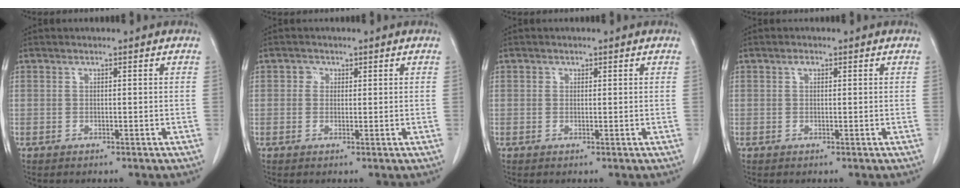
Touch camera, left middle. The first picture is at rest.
{"total": 1.3, "force": [0.5, 1.2, 0.3], "torque": [-0.001, 0.000, 0.004]}
{"total": 0.6, "force": [0.3, 0.6, 0.2], "torque": [0.001, 0.000, 0.004]}
{"total": 0.8, "force": [0.4, 0.5, 0.5], "torque": [-0.011, 0.003, 0.006]}